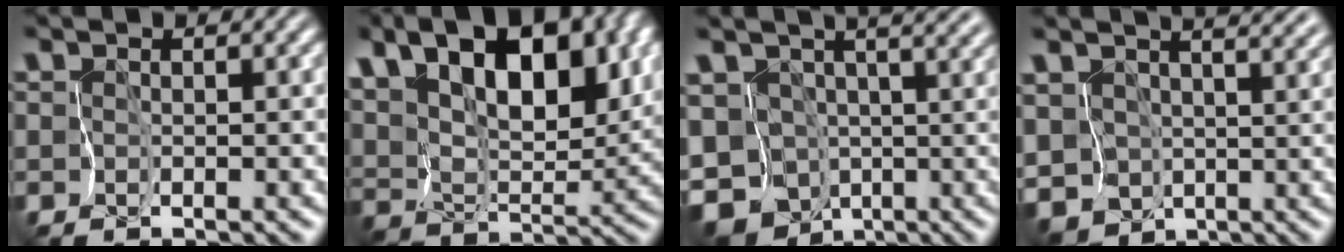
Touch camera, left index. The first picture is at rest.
{"total": 12.4, "force": [5.7, 6.5, 8.9], "torque": [-0.163, 0.004, 0.099]}
{"total": 8.8, "force": [-0.1, 6.3, 6.1], "torque": [-0.112, -0.018, 0.007]}
{"total": 7.0, "force": [2.2, 4.8, 4.6], "torque": [-0.088, 0.000, 0.037]}